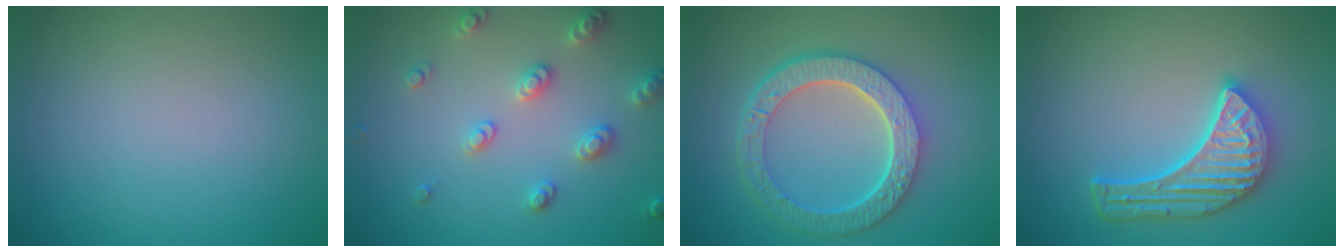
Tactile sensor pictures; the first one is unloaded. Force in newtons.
{"total": 2.9, "press": 2.9, "slide": 0.5}
{"total": 6.4, "press": 4.9, "slide": 4.1}
{"total": 5.7, "press": 4.3, "slide": 3.6}